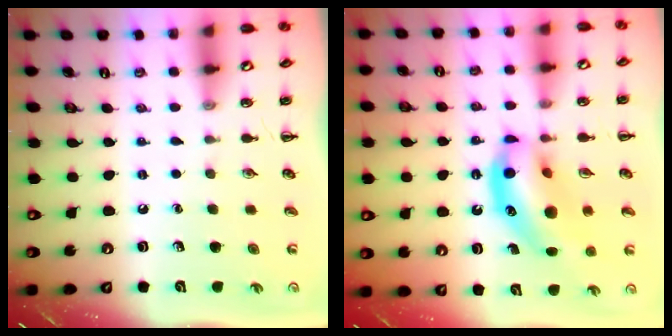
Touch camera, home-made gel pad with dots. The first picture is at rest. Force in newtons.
{"total": 15.9, "press": 15.5, "slide": 3.7}